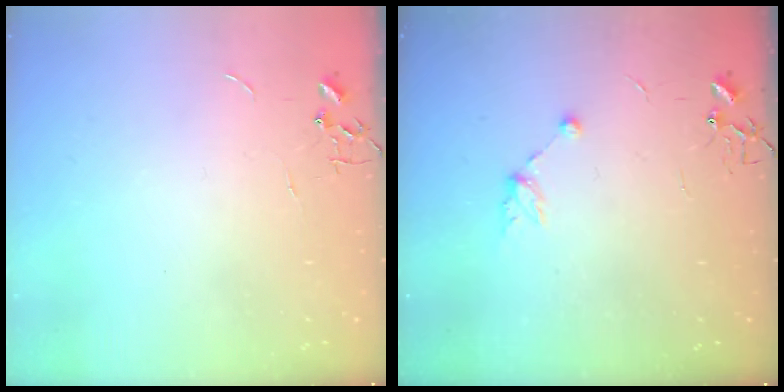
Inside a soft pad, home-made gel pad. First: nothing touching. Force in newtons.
{"total": 6.4, "press": 6.2, "slide": 1.5}